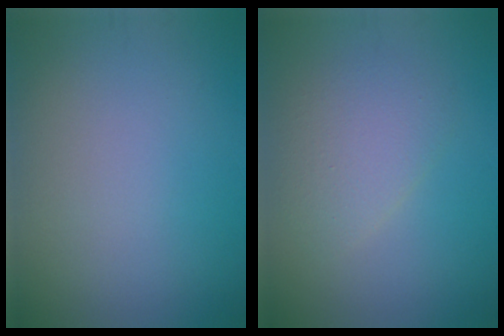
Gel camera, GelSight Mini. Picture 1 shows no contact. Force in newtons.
{"total": 3.0, "press": 3.0, "slide": 0.2}